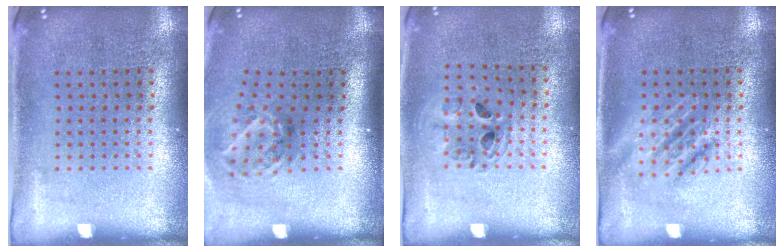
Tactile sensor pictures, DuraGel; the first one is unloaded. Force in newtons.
{"total": 2.0, "press": 1.3, "slide": 1.5}
{"total": 1.0, "press": 1.0, "slide": 0.1}
{"total": 1.3, "press": 1.3, "slide": 0.1}